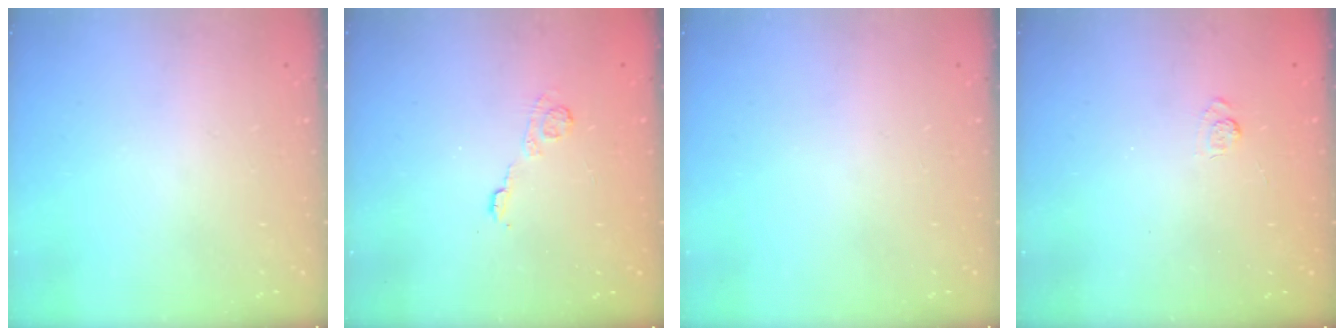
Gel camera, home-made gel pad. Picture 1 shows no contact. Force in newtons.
{"total": 3.9, "press": 3.7, "slide": 1.3}
{"total": 0.0}
{"total": 2.5, "press": 2.1, "slide": 1.4}